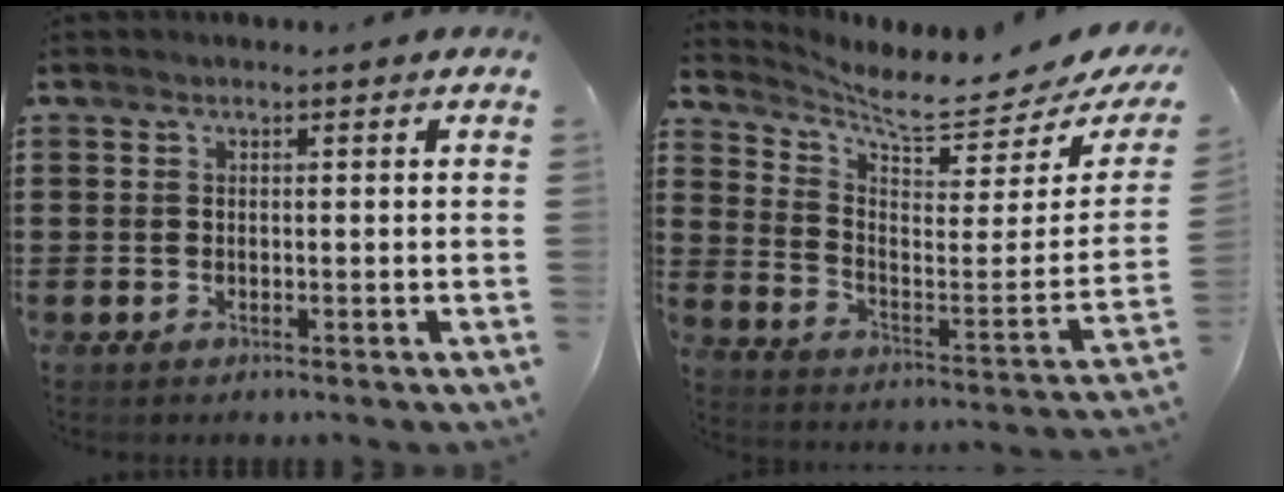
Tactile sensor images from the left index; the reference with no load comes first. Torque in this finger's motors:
{"motor_torque": [1.06, -1.08, 0.10, 0.02]}